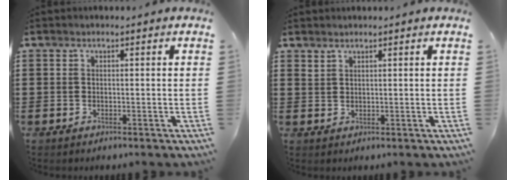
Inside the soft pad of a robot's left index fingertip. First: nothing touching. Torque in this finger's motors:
{"motor_torque": [-0.64, 0.65, -0.01, -0.01]}